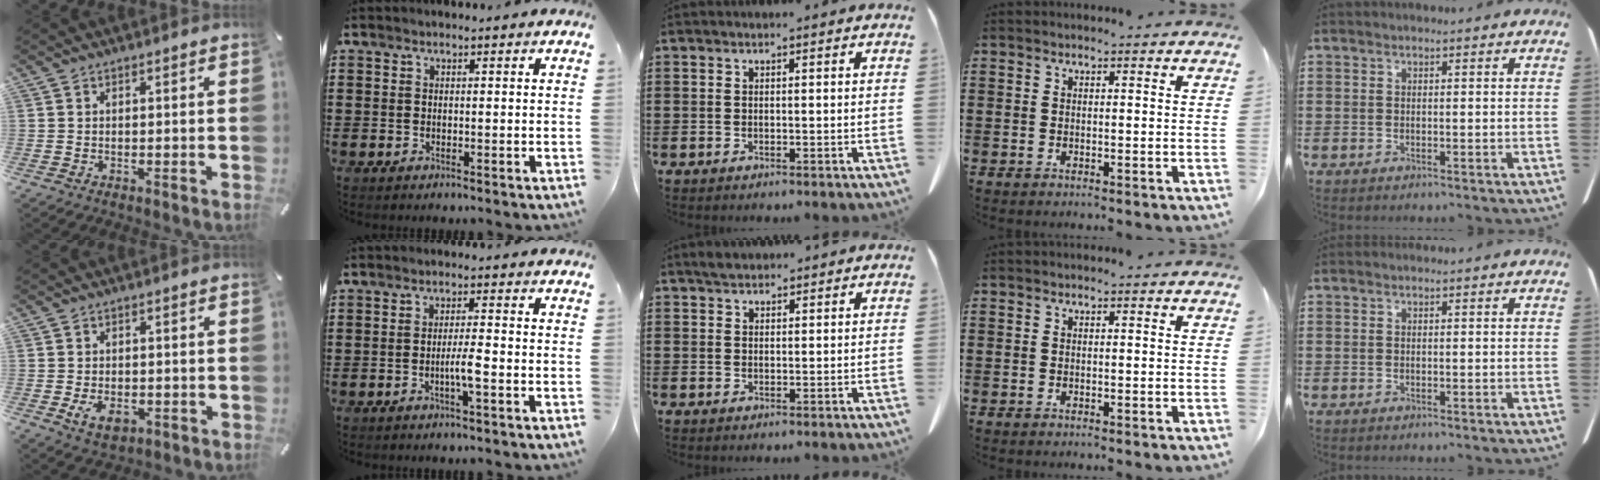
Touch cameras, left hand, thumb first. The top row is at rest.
{"thumb": {"total": 4.1, "force": [-1.2, 2.7, 2.8], "torque": [-0.052, -0.001, -0.024]}, "index": {"total": 3.6, "force": [-1.2, 0.1, 3.3], "torque": [-0.067, -0.005, -0.026]}, "middle": {"total": 2.1, "force": [1.9, 0.7, 0.6], "torque": [-0.018, 0.004, 0.037]}}